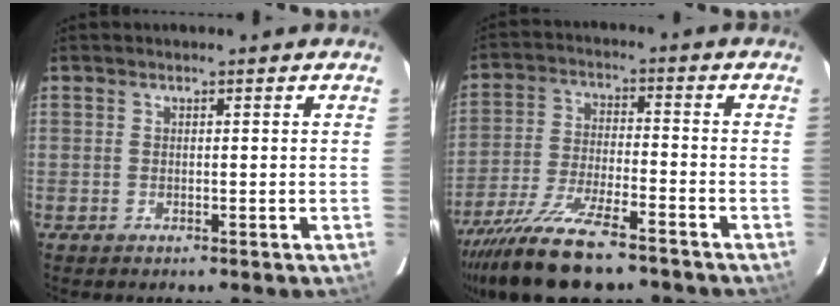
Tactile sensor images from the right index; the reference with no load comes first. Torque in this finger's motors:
{"motor_torque": [1.39, -0.75, 0.82, 0.21]}